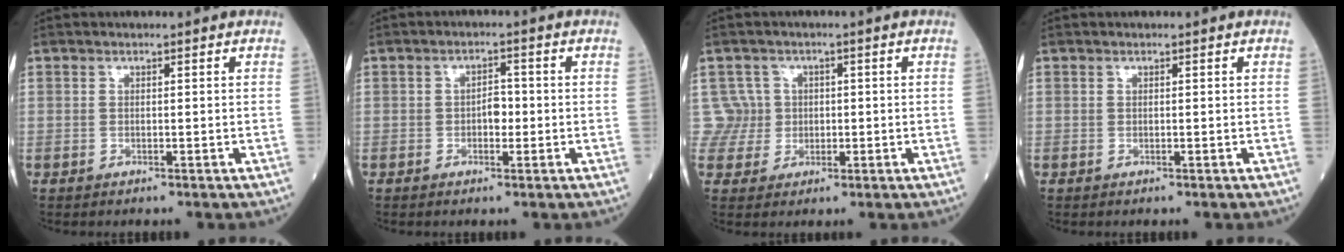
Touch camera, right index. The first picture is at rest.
{"total": 3.2, "force": [-0.6, 1.8, 2.6], "torque": [-0.052, 0.011, -0.010]}
{"total": 5.1, "force": [0.5, 5.0, -0.4], "torque": [0.016, 0.021, 0.015]}
{"total": 0.0}